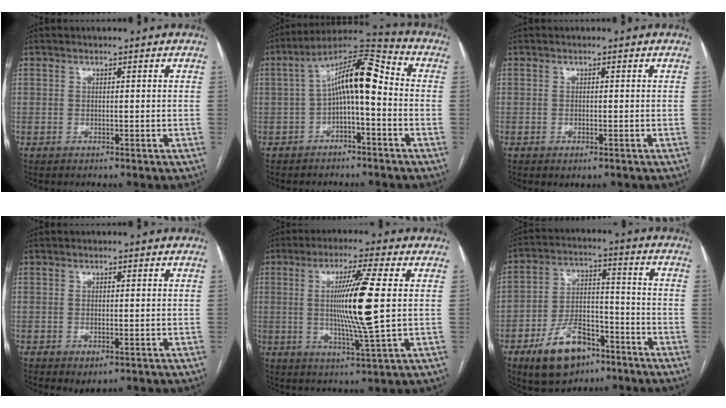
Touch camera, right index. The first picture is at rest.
{"total": 10.9, "force": [-0.4, 2.8, 10.6], "torque": [-0.180, 0.048, -0.007]}
{"total": 1.0, "force": [-0.5, 0.2, 0.8], "torque": [-0.014, -0.003, -0.005]}
{"total": 2.2, "force": [-1.0, 0.9, 1.7], "torque": [-0.025, -0.004, -0.005]}
{"total": 11.7, "force": [1.1, -1.0, 11.6], "torque": [-0.216, -0.011, 0.020]}
{"total": 12.5, "force": [-7.5, 6.5, 7.5], "torque": [-0.139, 0.014, -0.123]}